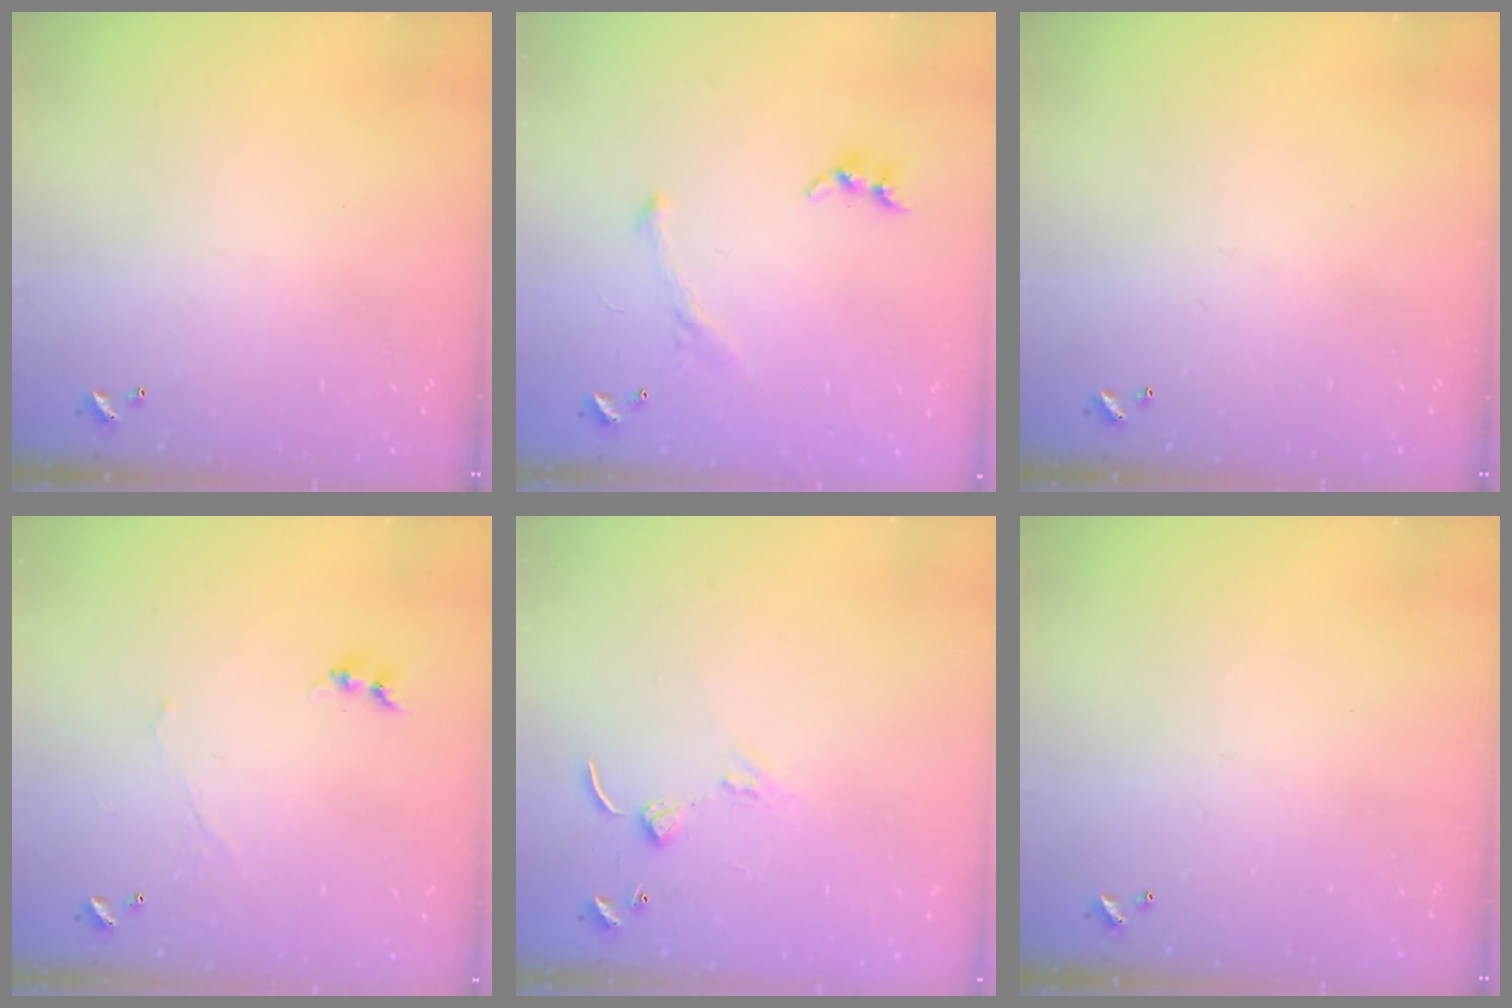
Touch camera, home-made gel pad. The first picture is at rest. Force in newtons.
{"total": 2.8, "press": 2.7, "slide": 0.9}
{"total": 0.0}
{"total": 0.7, "press": 0.4, "slide": 0.5}
{"total": 3.8, "press": 3.7, "slide": 0.6}
{"total": 0.0}